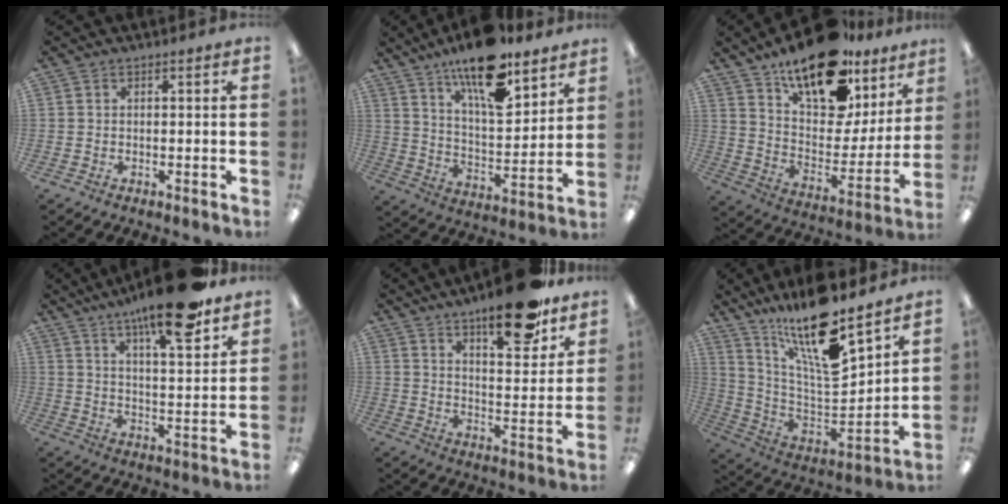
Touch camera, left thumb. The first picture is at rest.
{"total": 17.2, "force": [12.5, 5.5, 10.3], "torque": [-0.166, -0.078, 0.208]}
{"total": 20.9, "force": [15.0, 9.4, 11.1], "torque": [-0.186, -0.097, 0.266]}
{"total": 16.1, "force": [11.9, 3.4, 10.3], "torque": [-0.165, -0.065, 0.191]}
{"total": 17.0, "force": [12.7, 5.2, 10.0], "torque": [-0.131, -0.080, 0.206]}
{"total": 19.6, "force": [14.3, 4.6, 12.7], "torque": [-0.237, -0.105, 0.240]}